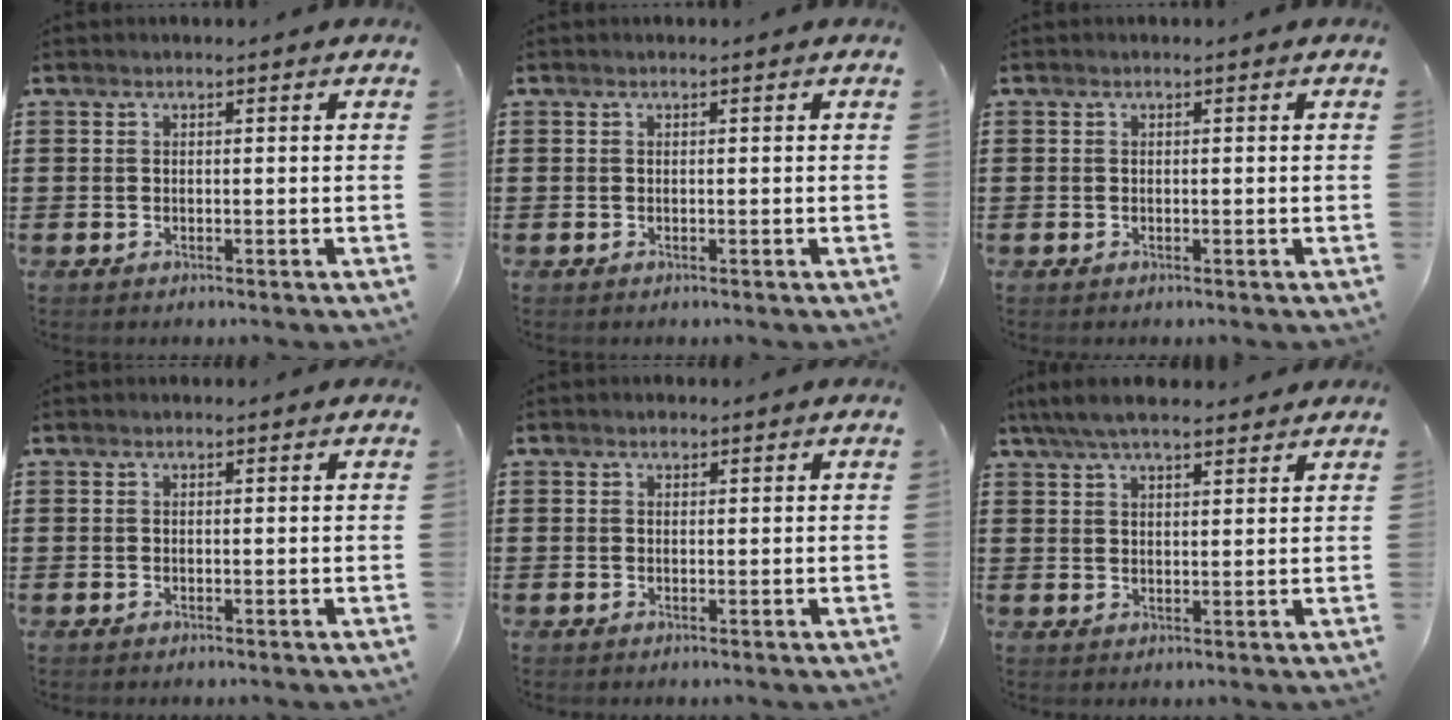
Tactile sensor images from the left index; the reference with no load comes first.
{"total": 0.0}
{"total": 0.0}
{"total": 0.0}
{"total": 0.9, "force": [0.6, 0.6, 0.3], "torque": [0.001, 0.000, 0.011]}
{"total": 5.8, "force": [4.9, 1.4, 2.9], "torque": [-0.069, -0.003, 0.090]}